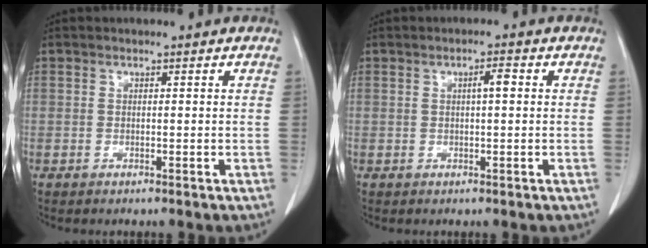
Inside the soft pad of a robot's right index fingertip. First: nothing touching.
{"total": 2.0, "force": [0.3, 0.3, 2.0], "torque": [-0.032, 0.005, 0.004]}